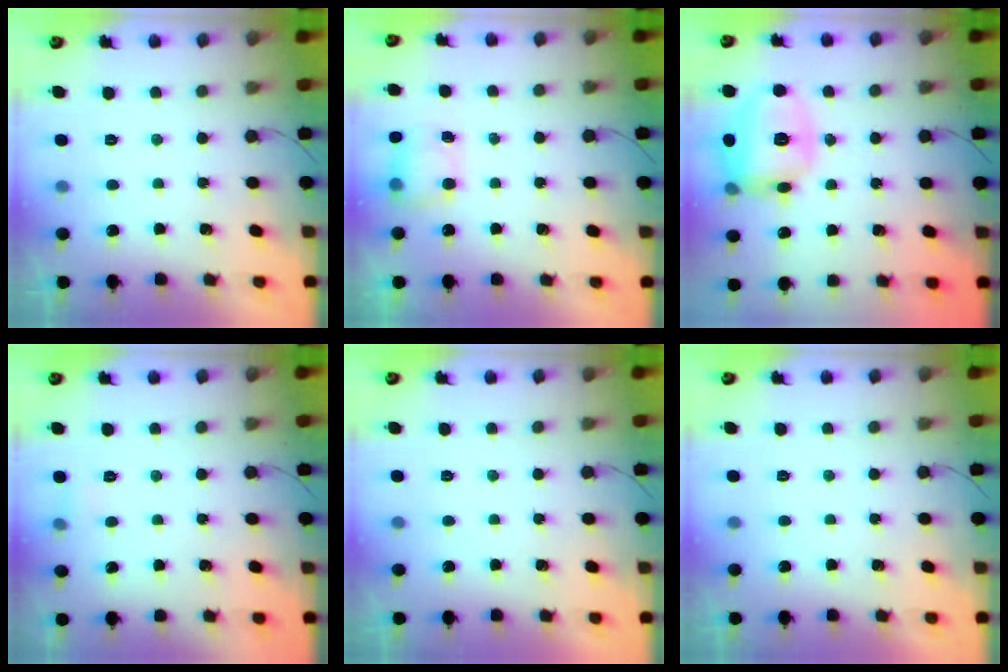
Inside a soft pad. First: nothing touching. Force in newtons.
{"total": 5.4, "press": 5.3, "slide": 0.8}
{"total": 16.5, "press": 16.5, "slide": 1.3}
{"total": 3.1, "press": 2.9, "slide": 1.1}
{"total": 0.0}
{"total": 0.0}